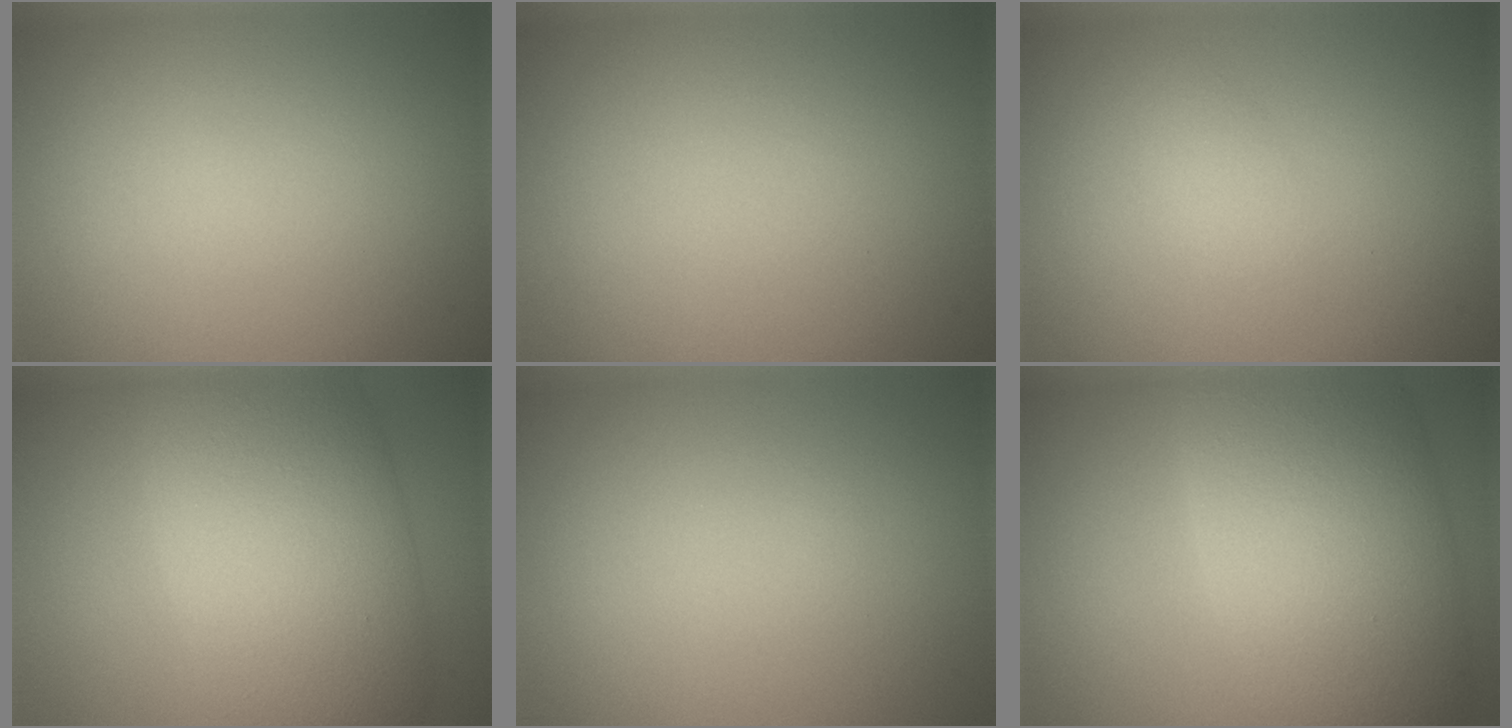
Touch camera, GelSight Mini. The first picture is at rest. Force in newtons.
{"total": 0.0}
{"total": 1.2, "press": 1.2, "slide": 0.1}
{"total": 11.5, "press": 11.5, "slide": 0.2}
{"total": 0.0}
{"total": 11.8, "press": 11.8, "slide": 0.3}